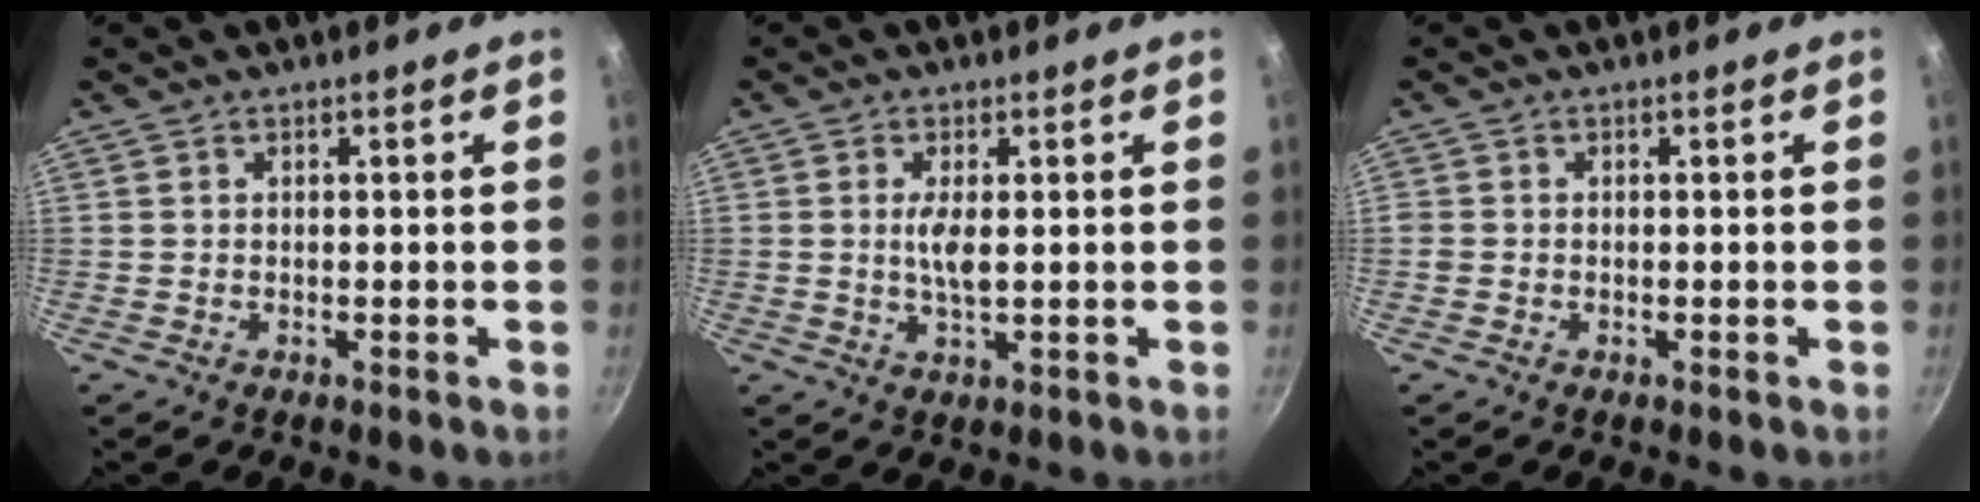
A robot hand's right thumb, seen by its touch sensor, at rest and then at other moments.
{"total": 3.8, "force": [0.5, 1.3, 3.6], "torque": [-0.074, -0.003, 0.009]}
{"total": 0.9, "force": [-0.3, 0.8, 0.3], "torque": [-0.005, 0.001, -0.007]}